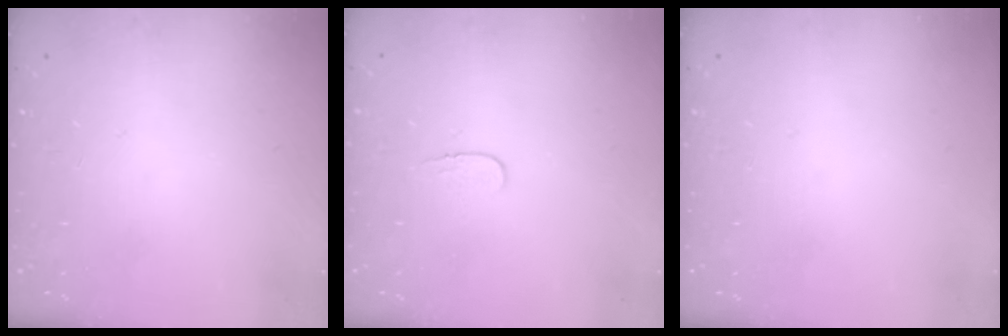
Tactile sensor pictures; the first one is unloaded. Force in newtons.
{"total": 3.8, "press": 3.8, "slide": 0.4}
{"total": 0.0}